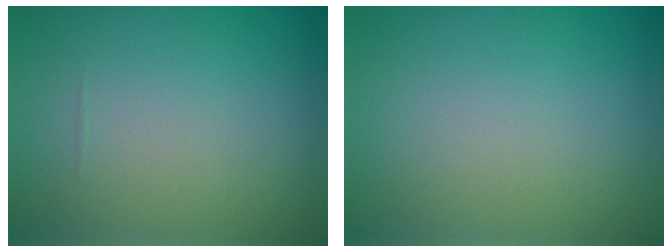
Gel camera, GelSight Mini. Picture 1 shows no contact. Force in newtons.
{"total": 0.0}